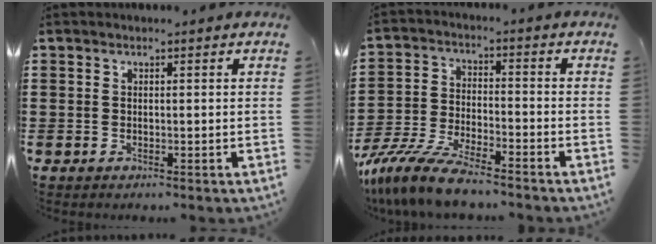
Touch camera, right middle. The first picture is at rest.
{"total": 8.8, "force": [-7.9, 0.8, 3.7], "torque": [-0.089, 0.002, -0.157]}